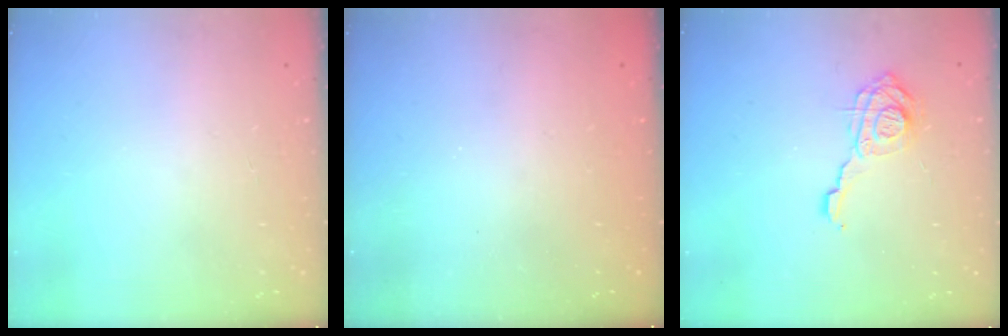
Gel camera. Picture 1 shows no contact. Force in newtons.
{"total": 2.3, "press": 2.2, "slide": 0.8}
{"total": 11.5, "press": 11.4, "slide": 1.1}